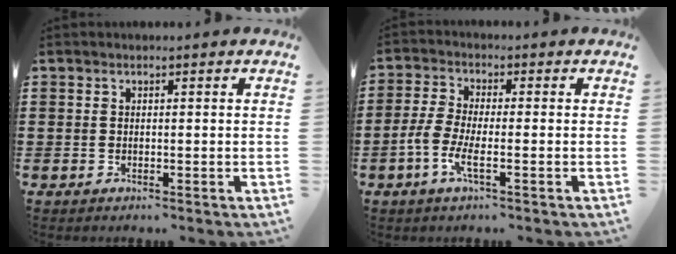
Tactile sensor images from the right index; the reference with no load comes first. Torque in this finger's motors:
{"motor_torque": [0.80, -0.74, 0.16, 0.04]}